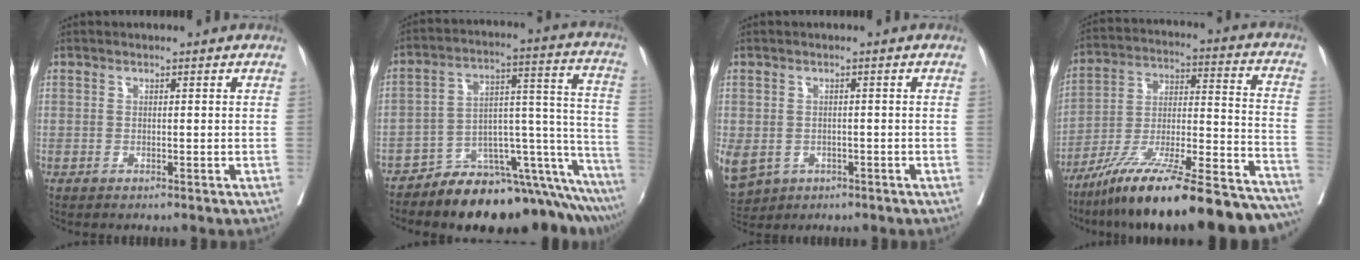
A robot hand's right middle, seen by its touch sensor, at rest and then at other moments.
{"total": 19.6, "force": [-16.8, 4.1, 9.3], "torque": [-0.053, 0.052, -0.243]}
{"total": 13.5, "force": [-5.2, 11.1, 5.8], "torque": [-0.182, -0.006, -0.062]}
{"total": 29.7, "force": [-24.5, 2.9, 16.5], "torque": [-0.195, -0.005, -0.375]}